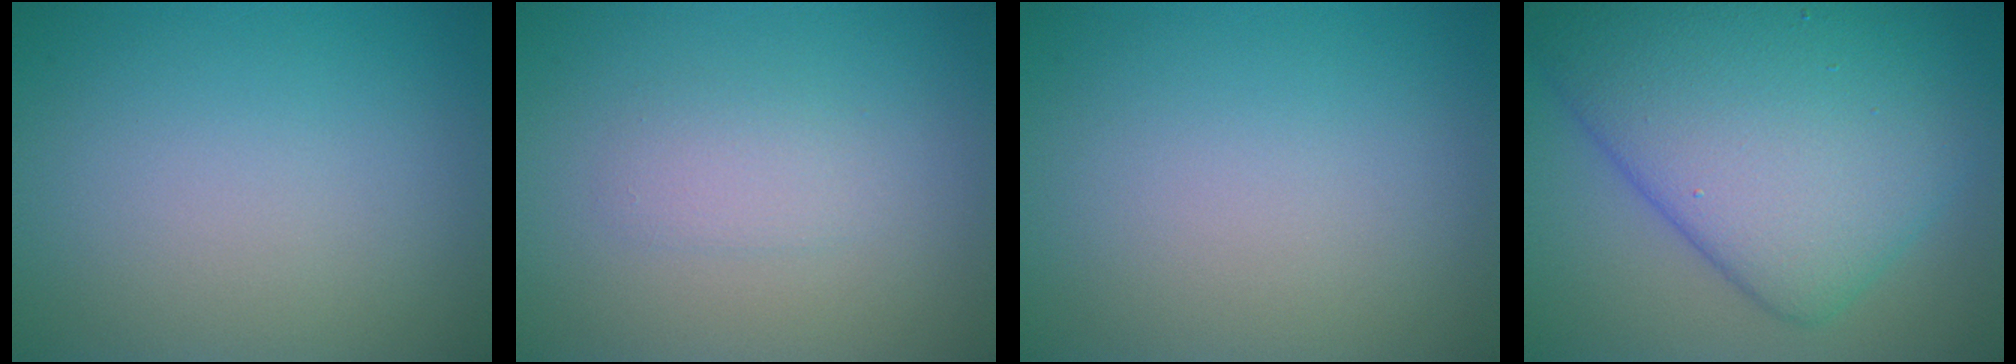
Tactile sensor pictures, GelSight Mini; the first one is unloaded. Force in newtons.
{"total": 1.5, "press": 1.5, "slide": 0.1}
{"total": 0.0}
{"total": 11.8, "press": 11.8, "slide": 0.4}